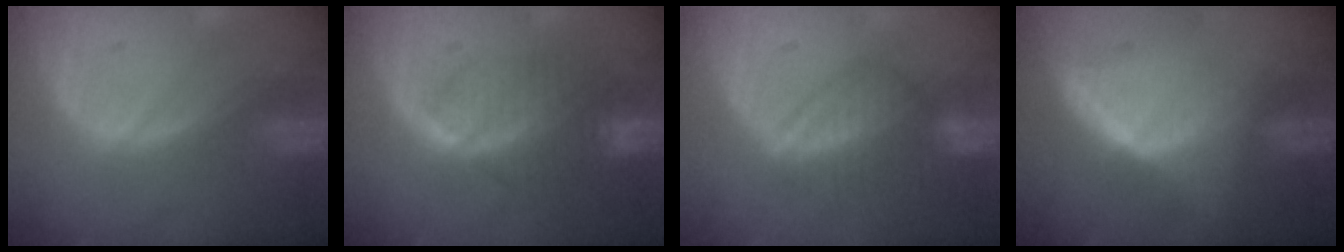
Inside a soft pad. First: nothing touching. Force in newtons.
{"total": 8.4, "press": 7.2, "slide": 4.3}
{"total": 6.5, "press": 5.9, "slide": 2.7}
{"total": 6.8, "press": 6.0, "slide": 3.1}